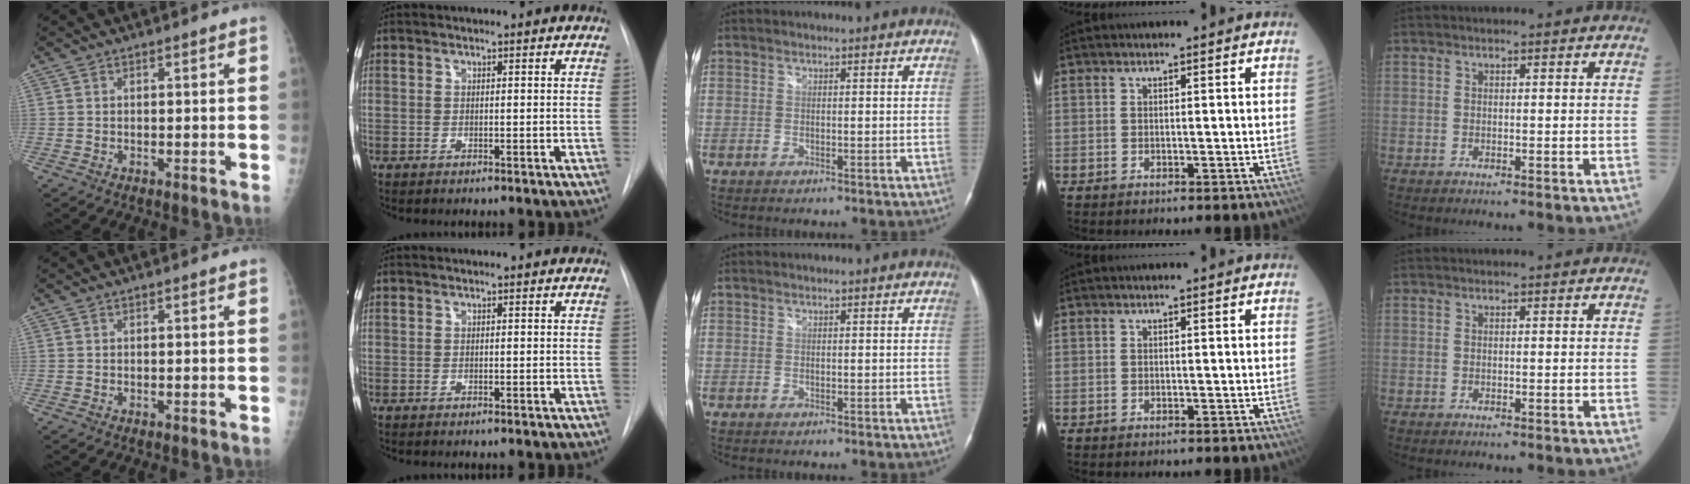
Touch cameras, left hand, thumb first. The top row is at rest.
{}